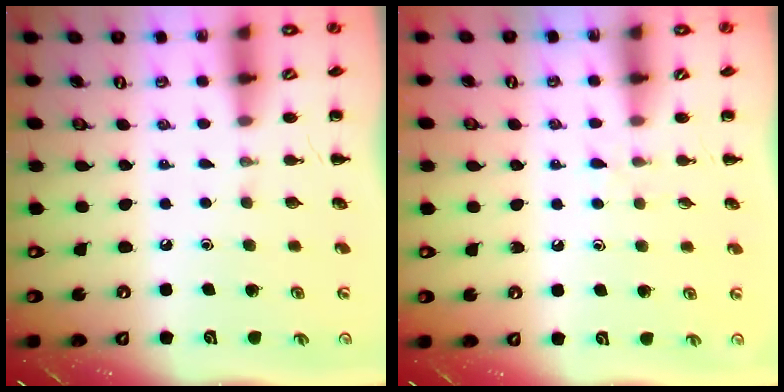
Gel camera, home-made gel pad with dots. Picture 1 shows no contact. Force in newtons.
{"total": 3.4, "press": 3.0, "slide": 1.6}